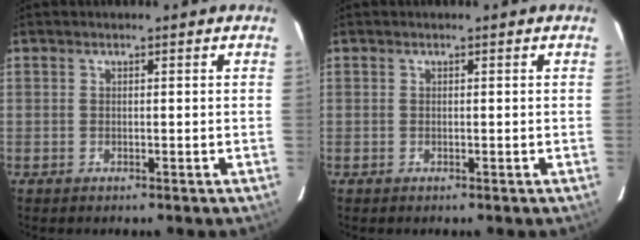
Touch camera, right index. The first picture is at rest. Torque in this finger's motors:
{"motor_torque": [0.00, 0.00, 0.00, 0.00]}